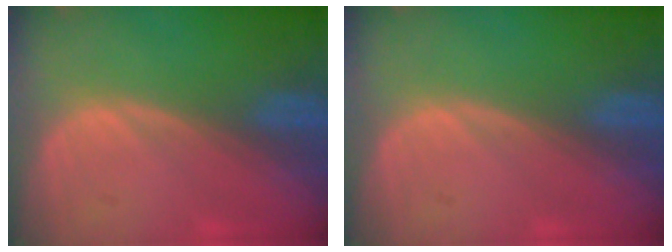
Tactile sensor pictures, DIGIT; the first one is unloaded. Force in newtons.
{"total": 0.0}